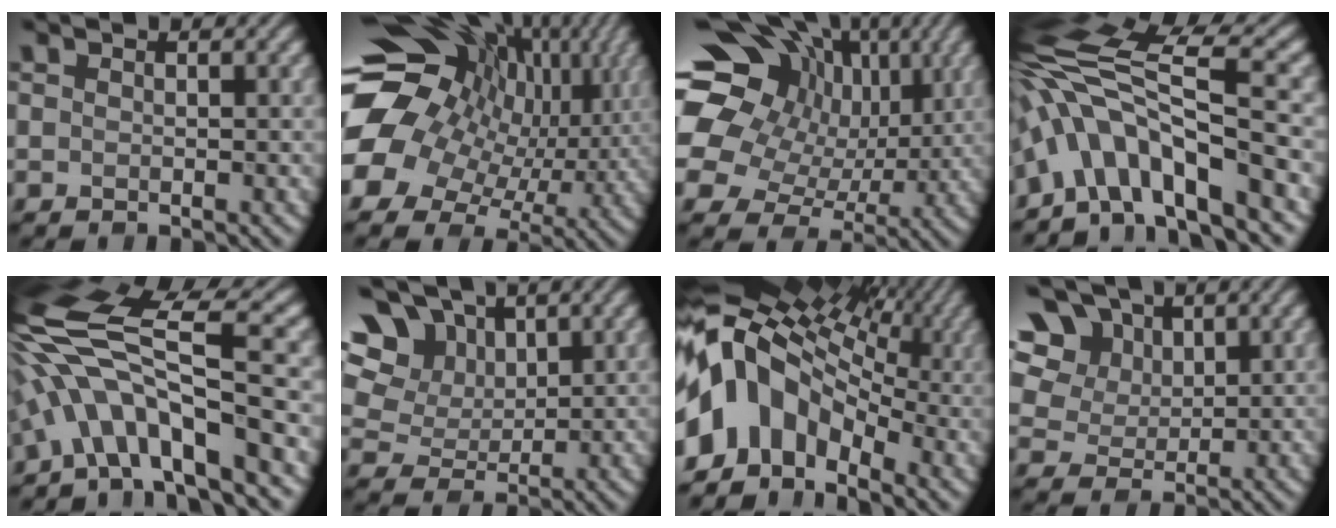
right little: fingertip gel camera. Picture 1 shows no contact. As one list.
[{"total": 18.9, "force": [2.9, 14.7, 11.6], "torque": [-0.233, 0.013, 0.046]}, {"total": 19.6, "force": [7.1, 15.6, 9.6], "torque": [-0.203, 0.042, 0.083]}, {"total": 11.4, "force": [-3.3, 3.6, 10.3], "torque": [-0.178, 0.030, -0.058]}, {"total": 11.8, "force": [-2.3, 3.4, 11.1], "torque": [-0.199, 0.026, -0.045]}, {"total": 16.3, "force": [7.8, 11.7, 8.1], "torque": [-0.192, 0.045, 0.136]}, {"total": 11.1, "force": [-1.7, 7.8, 7.6], "torque": [-0.138, 0.019, -0.052]}, {"total": 12.0, "force": [6.0, 8.7, 5.8], "torque": [-0.139, 0.036, 0.100]}]